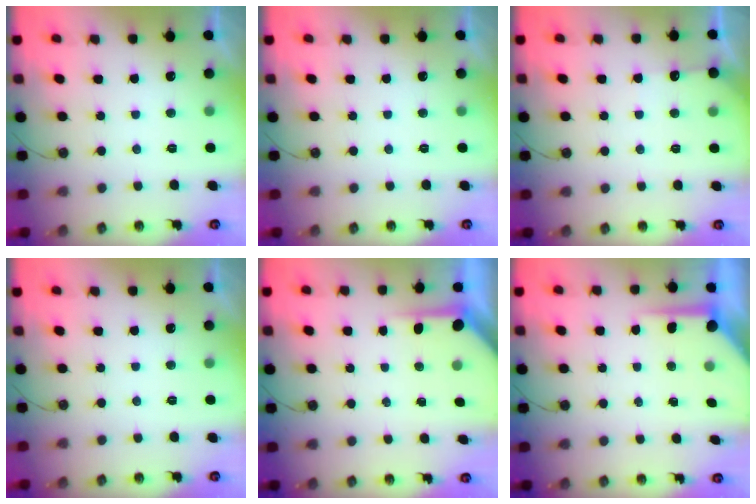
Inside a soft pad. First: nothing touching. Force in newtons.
{"total": 0.0}
{"total": 2.9, "press": 2.8, "slide": 0.4}
{"total": 0.0}
{"total": 4.0, "press": 3.9, "slide": 0.3}
{"total": 7.8, "press": 7.7, "slide": 0.6}